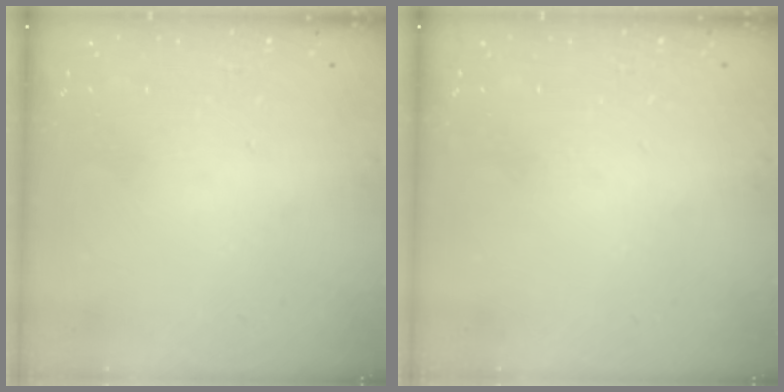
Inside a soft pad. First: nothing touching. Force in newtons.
{"total": 0.0}